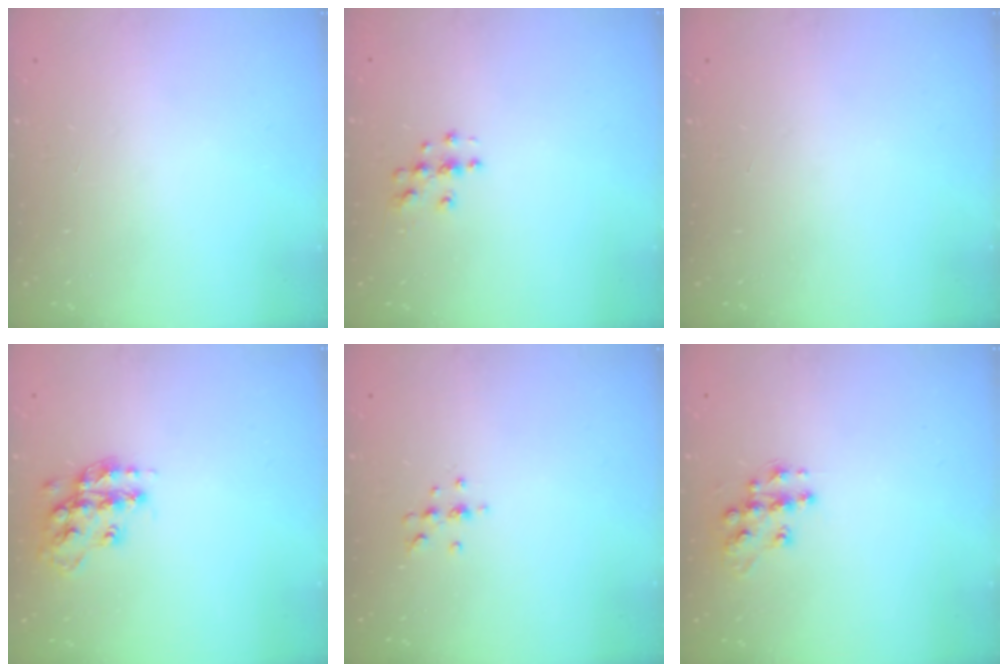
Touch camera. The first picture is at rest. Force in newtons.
{"total": 3.8, "press": 3.8, "slide": 0.2}
{"total": 0.0}
{"total": 15.0, "press": 15.0, "slide": 1.0}
{"total": 5.2, "press": 5.2, "slide": 0.6}
{"total": 11.4, "press": 11.4, "slide": 0.8}